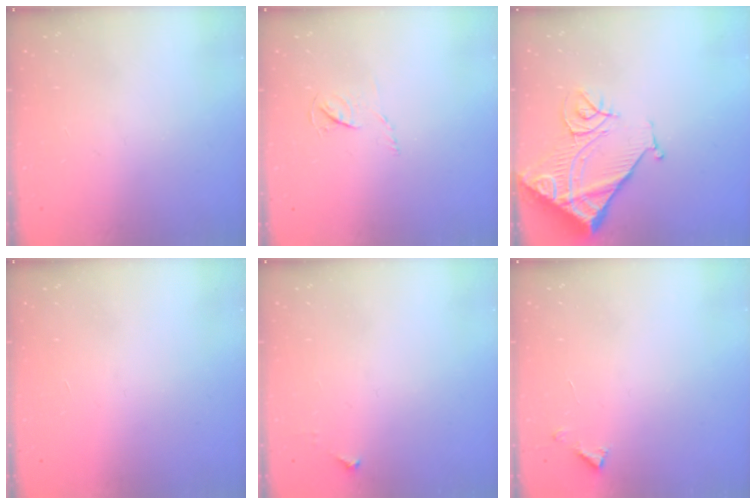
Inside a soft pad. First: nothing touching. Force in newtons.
{"total": 3.9, "press": 3.8, "slide": 0.4}
{"total": 17.1, "press": 17.0, "slide": 1.8}
{"total": 1.7, "press": 1.7, "slide": 0.1}
{"total": 3.4, "press": 3.4, "slide": 0.4}
{"total": 4.3, "press": 4.2, "slide": 0.3}